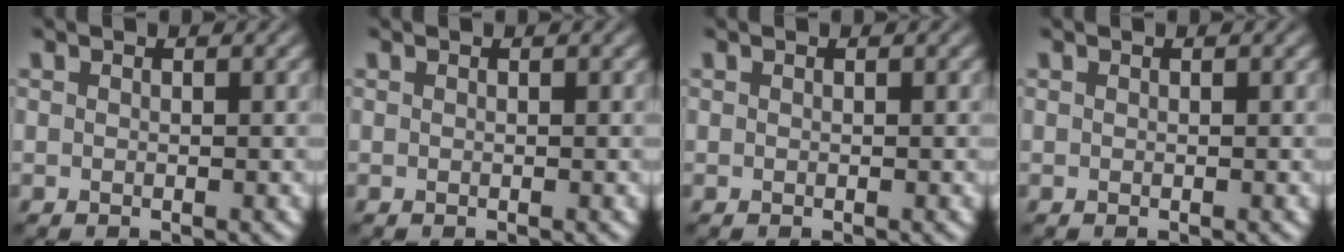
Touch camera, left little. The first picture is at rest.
{"total": 0.0}
{"total": 0.0}
{"total": 0.0}